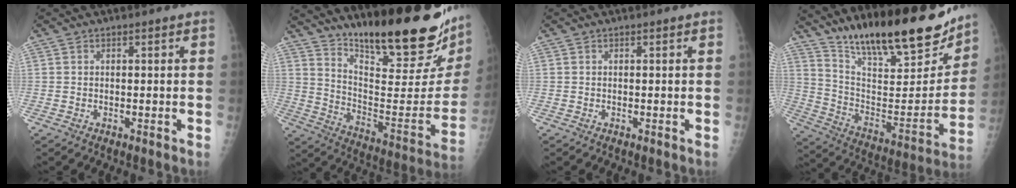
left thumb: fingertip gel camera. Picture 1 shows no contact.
{"total": 29.1, "force": [20.8, 6.2, 19.4], "torque": [-0.269, -0.119, 0.312]}
{"total": 0.0}
{"total": 25.4, "force": [19.3, 7.1, 15.0], "torque": [-0.202, -0.086, 0.311]}